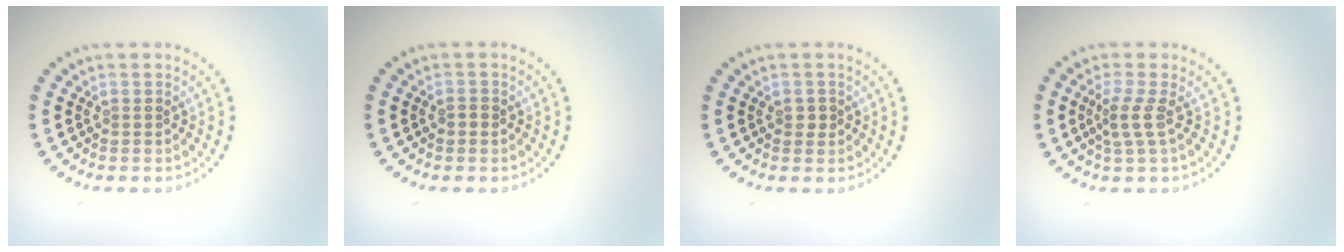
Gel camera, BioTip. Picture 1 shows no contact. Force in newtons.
{"total": 0.8, "press": 0.8, "slide": 0.1}
{"total": 0.9, "press": 0.9, "slide": 0.2}
{"total": 2.2, "press": 1.5, "slide": 1.5}